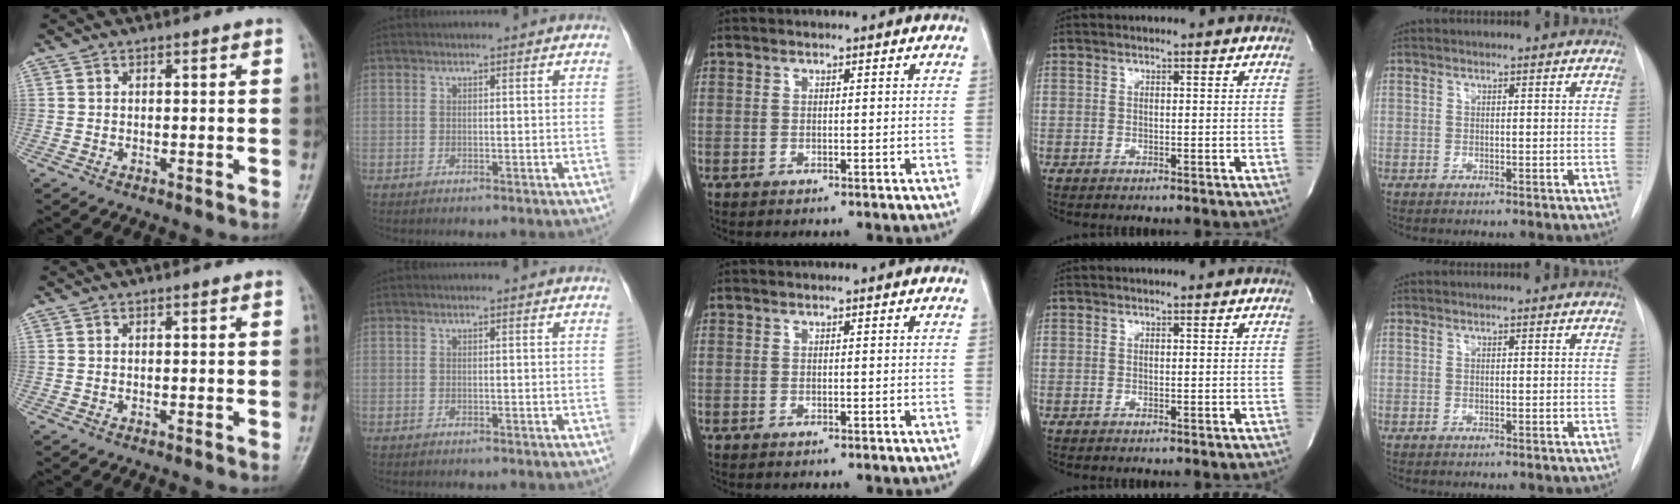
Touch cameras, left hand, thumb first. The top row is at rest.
{}